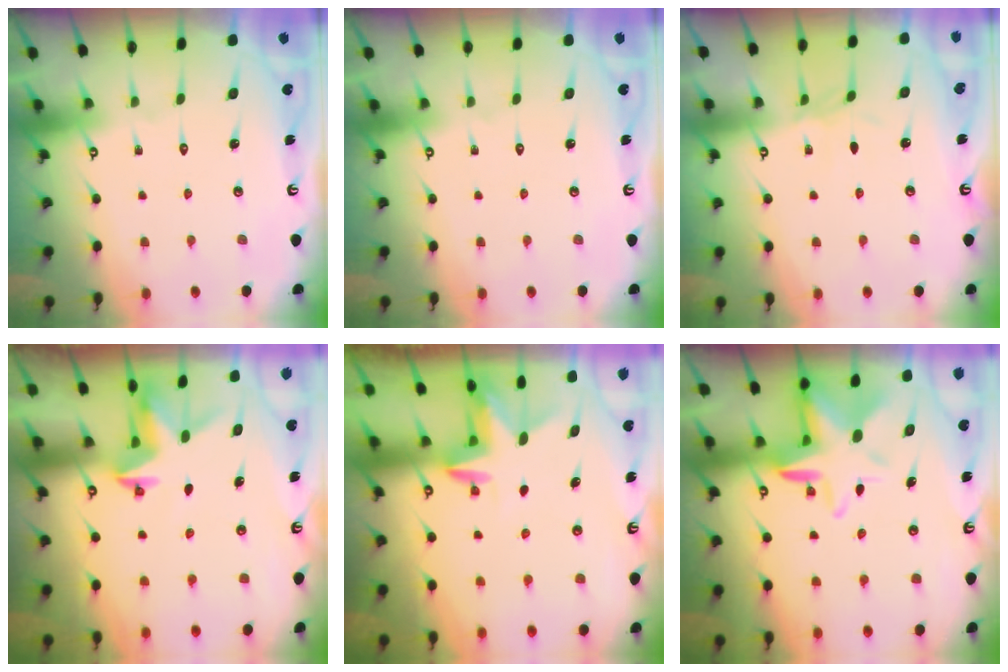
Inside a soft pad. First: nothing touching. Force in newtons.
{"total": 0.0}
{"total": 2.3, "press": 2.3, "slide": 0.5}
{"total": 3.1, "press": 3.1, "slide": 0.2}
{"total": 2.7, "press": 2.7, "slide": 0.1}
{"total": 8.7, "press": 8.6, "slide": 1.5}